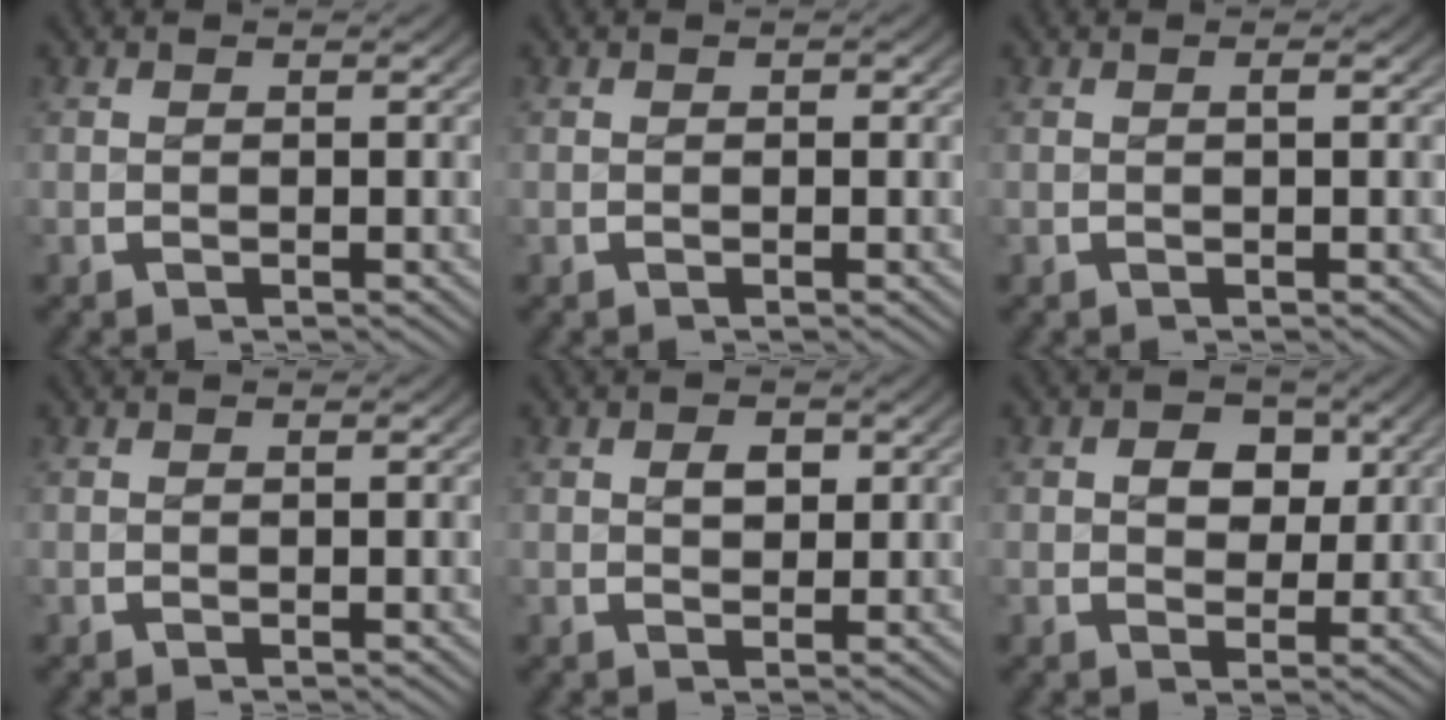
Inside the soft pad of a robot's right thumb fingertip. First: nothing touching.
{"total": 0.5, "force": [0.0, 0.5, 0.3], "torque": [-0.004, -0.004, -0.001]}
{"total": 0.5, "force": [0.0, 0.1, 0.5], "torque": [-0.008, 0.000, 0.001]}
{"total": 0.0}
{"total": 1.4, "force": [0.2, 1.0, 0.9], "torque": [-0.008, -0.006, 0.007]}
{"total": 2.9, "force": [0.4, 2.4, 1.6], "torque": [-0.016, -0.015, 0.010]}